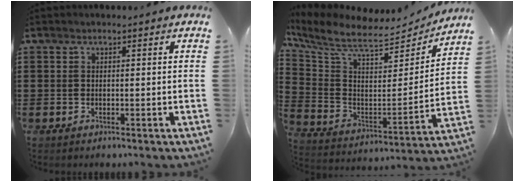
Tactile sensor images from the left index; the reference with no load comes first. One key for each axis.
{"total": 8.6, "fx": 7.4, "fy": 1.7, "fz": 4.0, "tx": -0.114, "ty": -0.061, "tz": 0.123}